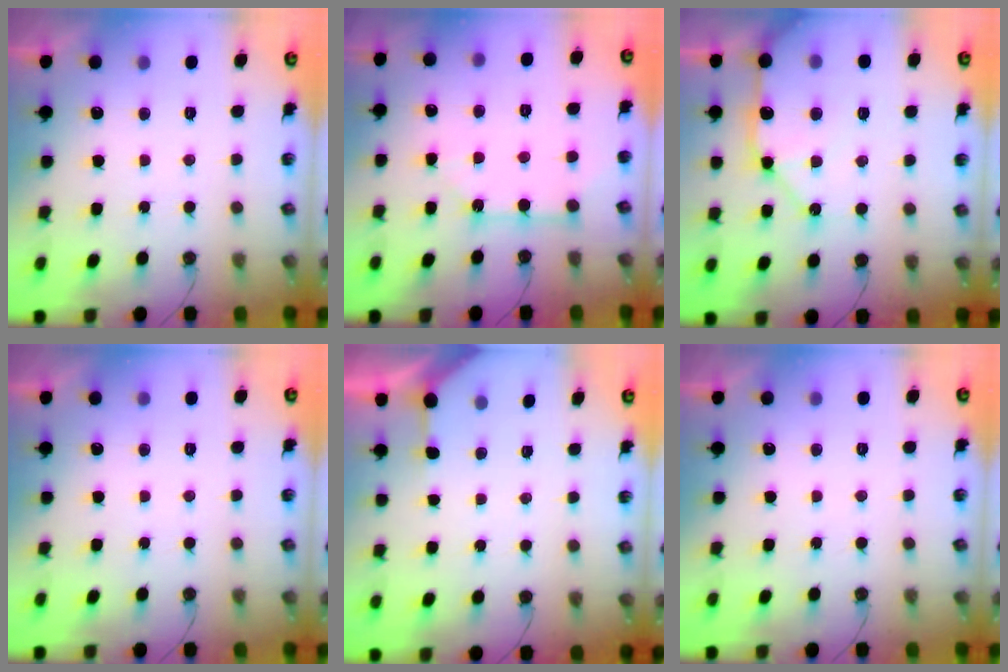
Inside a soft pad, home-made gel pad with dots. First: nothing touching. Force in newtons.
{"total": 8.4, "press": 8.4, "slide": 0.8}
{"total": 14.3, "press": 14.2, "slide": 1.7}
{"total": 0.0}
{"total": 2.0, "press": 2.0, "slide": 0.2}
{"total": 0.0}